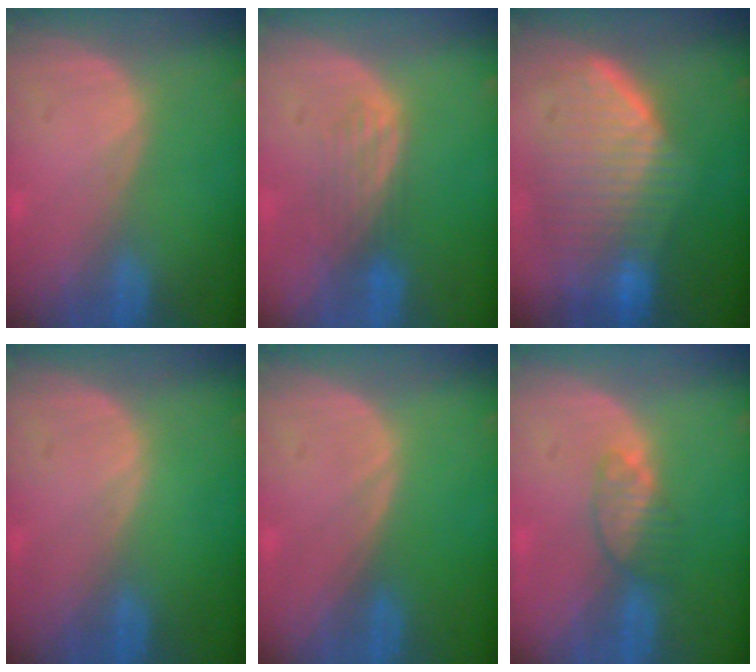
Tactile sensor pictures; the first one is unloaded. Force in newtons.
{"total": 3.9, "press": 3.3, "slide": 2.2}
{"total": 9.8, "press": 9.0, "slide": 3.8}
{"total": 0.0}
{"total": 0.0}
{"total": 3.4, "press": 3.4, "slide": 0.2}